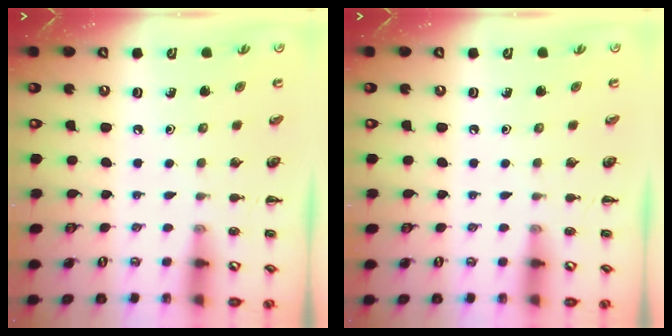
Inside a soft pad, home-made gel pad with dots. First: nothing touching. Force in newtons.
{"total": 0.0}